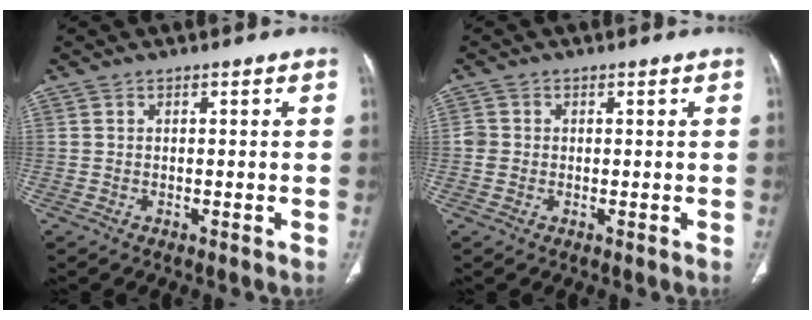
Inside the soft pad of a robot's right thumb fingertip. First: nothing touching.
{"total": 1.8, "force": [-0.1, 1.7, 0.7], "torque": [-0.006, 0.004, -0.003]}